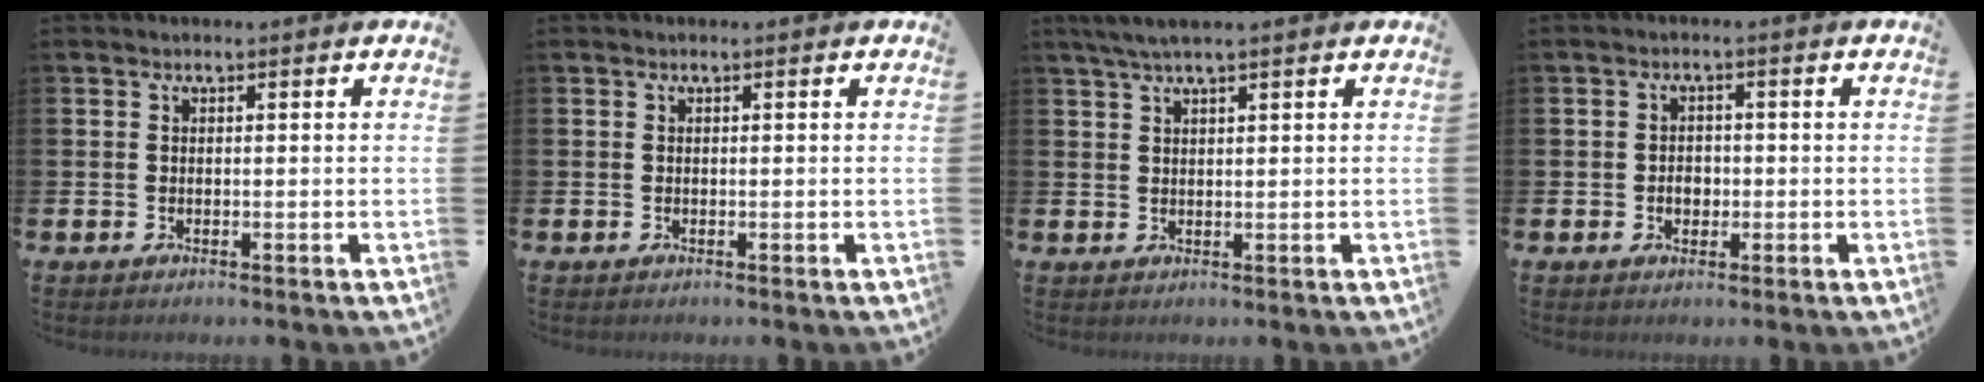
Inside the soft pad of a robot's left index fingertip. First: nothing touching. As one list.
[{"total": 0.0}, {"total": 2.6, "force": [2.0, 0.1, 1.6], "torque": [-0.042, 0.005, 0.037]}, {"total": 2.2, "force": [-0.5, 1.7, 1.3], "torque": [-0.009, 0.000, -0.015]}]